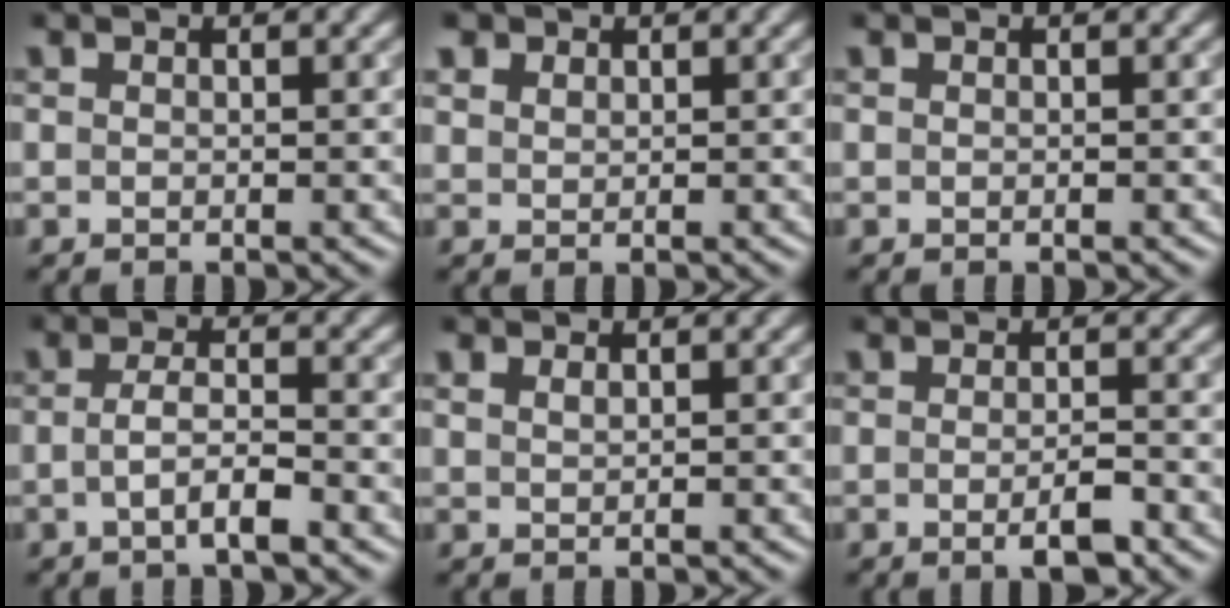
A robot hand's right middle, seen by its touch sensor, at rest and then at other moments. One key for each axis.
{"total": 1.7, "fx": 1.3, "fy": 1.0, "fz": 0.5, "tx": -0.012, "ty": -0.002, "tz": 0.023}
{"total": 0.0}
{"total": 2.9, "fx": -1.1, "fy": 0.6, "fz": 2.6, "tx": -0.046, "ty": 0.007, "tz": -0.027}
{"total": 0.7, "fx": 0.5, "fy": 0.3, "fz": 0.5, "tx": -0.009, "ty": 0.000, "tz": 0.011}
{"total": 2.6, "fx": -1.1, "fy": 0.5, "fz": 2.3, "tx": -0.036, "ty": -0.006, "tz": -0.017}